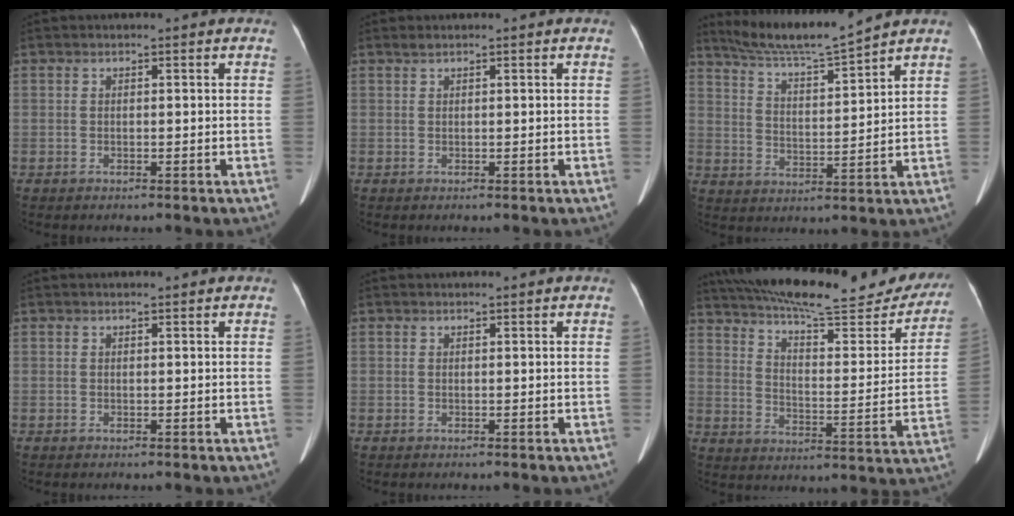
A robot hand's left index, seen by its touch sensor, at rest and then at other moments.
{"total": 0.6, "force": [0.6, 0.0, 0.2], "torque": [-0.012, 0.008, 0.016]}
{"total": 9.8, "force": [9.2, -1.6, 3.1], "torque": [-0.061, -0.005, 0.170]}
{"total": 2.5, "force": [2.3, 0.4, 0.9], "torque": [-0.011, 0.021, 0.031]}
{"total": 2.2, "force": [2.1, 0.4, 0.5], "torque": [-0.011, 0.024, 0.029]}
{"total": 28.8, "force": [25.1, 5.5, 13.1], "torque": [-0.209, -0.034, 0.332]}